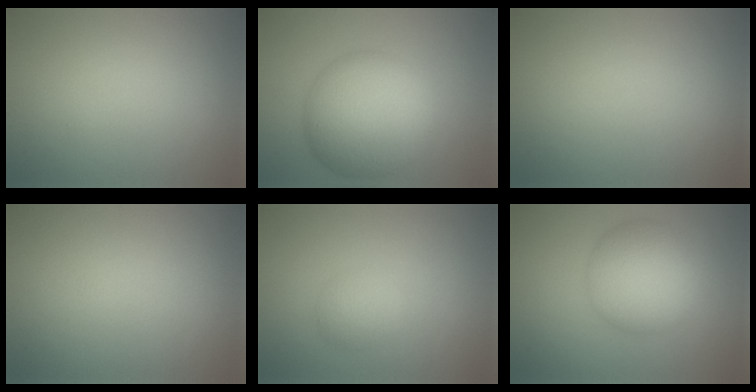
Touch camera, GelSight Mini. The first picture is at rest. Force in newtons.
{"total": 10.0, "press": 10.0, "slide": 0.2}
{"total": 0.0}
{"total": 0.0}
{"total": 1.9, "press": 1.9, "slide": 0.1}
{"total": 7.0, "press": 7.0, "slide": 0.2}